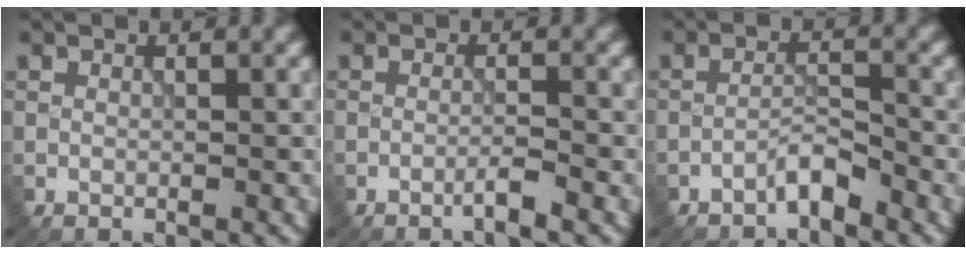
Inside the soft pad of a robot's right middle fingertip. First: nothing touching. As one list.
[{"total": 1.6, "force": [-1.0, 0.1, 1.3], "torque": [-0.018, 0.007, -0.026]}, {"total": 2.1, "force": [-1.8, 0.3, 1.0], "torque": [-0.015, 0.011, -0.036]}]